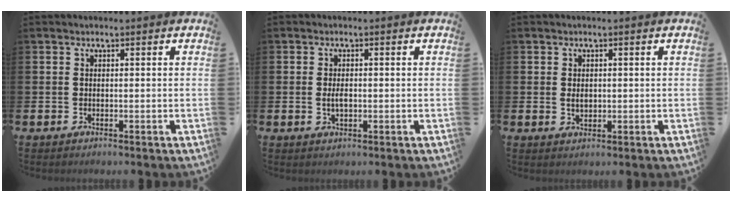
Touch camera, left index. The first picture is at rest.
{"total": 1.8, "force": [-0.1, 0.9, 1.6], "torque": [-0.029, 0.003, -0.003]}
{"total": 1.5, "force": [0.2, 1.0, 1.0], "torque": [-0.012, 0.003, 0.001]}